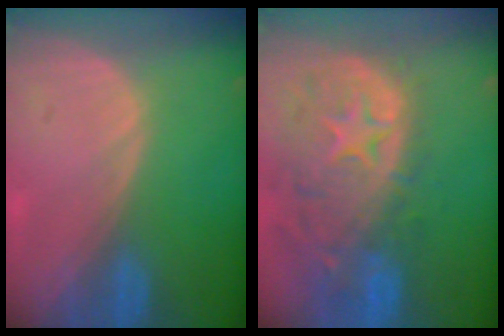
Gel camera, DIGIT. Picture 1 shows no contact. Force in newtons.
{"total": 13.7, "press": 11.3, "slide": 7.9}